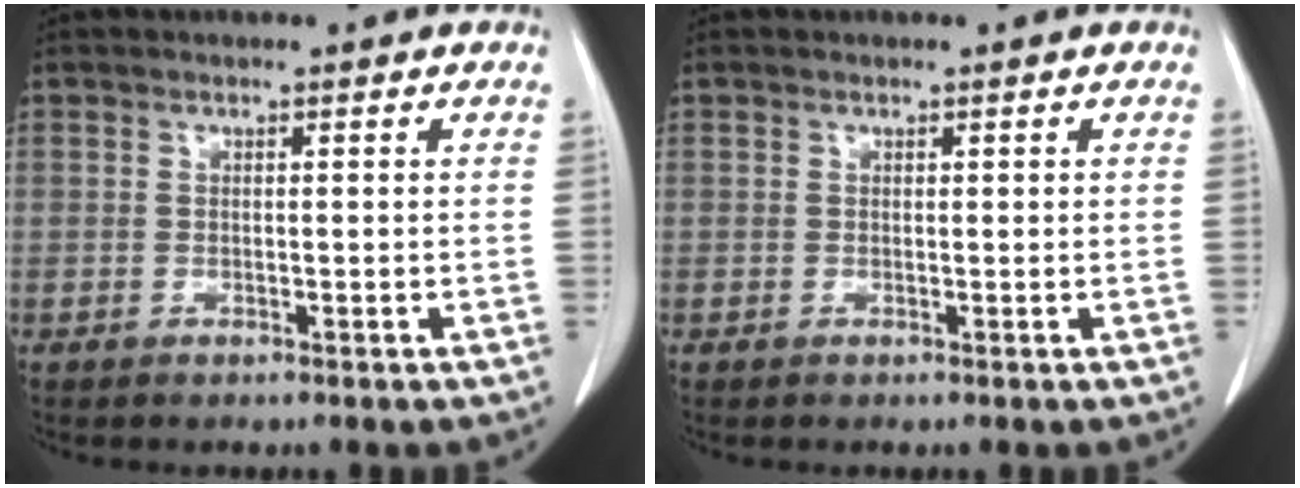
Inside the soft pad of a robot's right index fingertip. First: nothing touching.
{"total": 0.0}